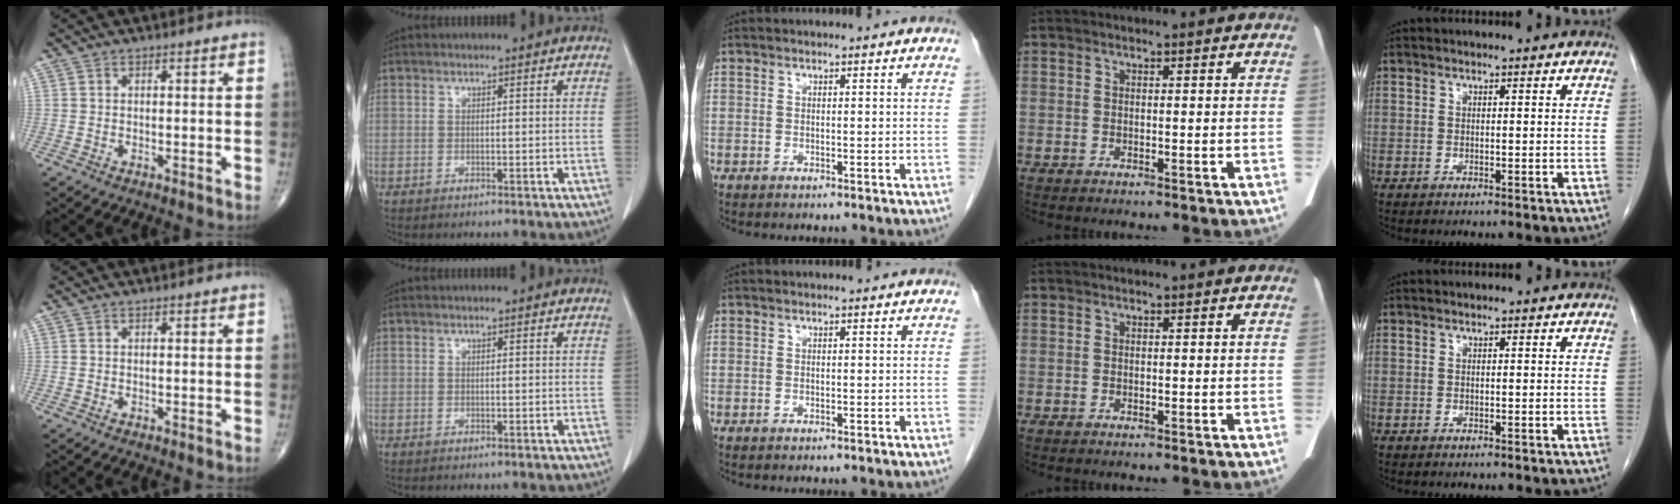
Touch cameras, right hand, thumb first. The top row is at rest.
{}